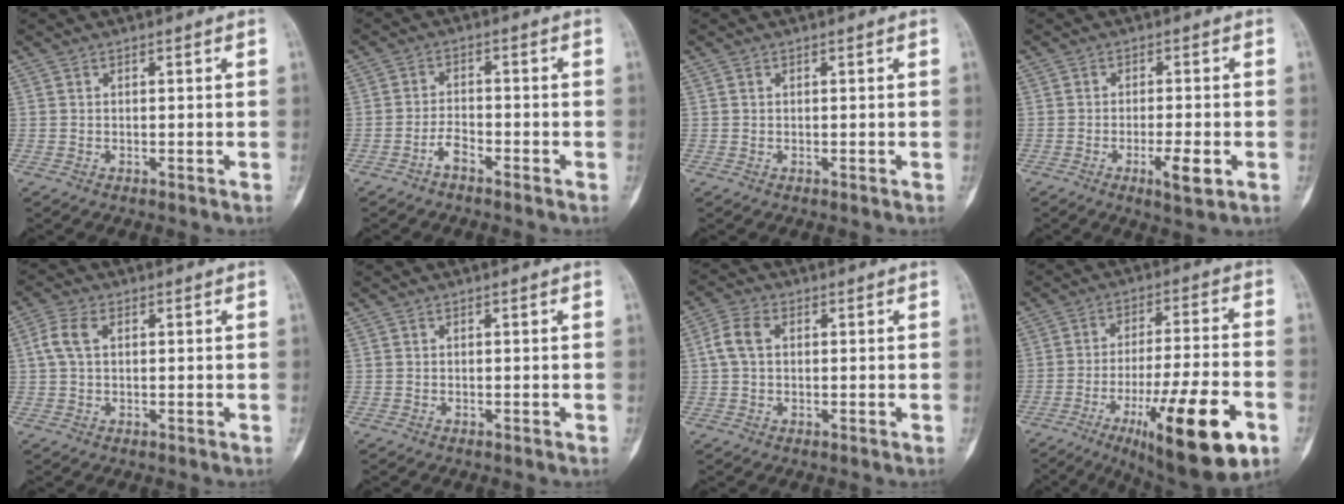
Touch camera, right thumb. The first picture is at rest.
{"total": 2.8, "force": [-2.1, 1.0, 1.6], "torque": [-0.029, 0.017, -0.042]}
{"total": 0.0}
{"total": 5.3, "force": [-2.0, 1.1, 4.7], "torque": [-0.078, -0.003, -0.031]}
{"total": 4.4, "force": [1.0, 2.6, 3.4], "torque": [-0.085, 0.013, 0.017]}
{"total": 0.0}
{"total": 4.9, "force": [0.8, 3.3, 3.6], "torque": [-0.081, 0.015, 0.012]}
{"total": 20.8, "force": [-9.1, 4.4, 18.2], "torque": [-0.277, 0.024, -0.137]}